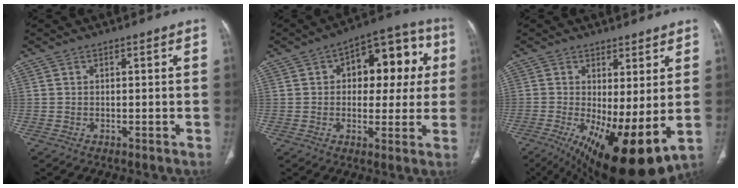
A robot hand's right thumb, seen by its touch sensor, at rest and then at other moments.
{"total": 15.7, "force": [3.3, 9.1, 12.4], "torque": [-0.104, 0.031, 0.041]}
{"total": 14.9, "force": [-2.4, 5.0, 13.8], "torque": [-0.241, -0.025, -0.017]}